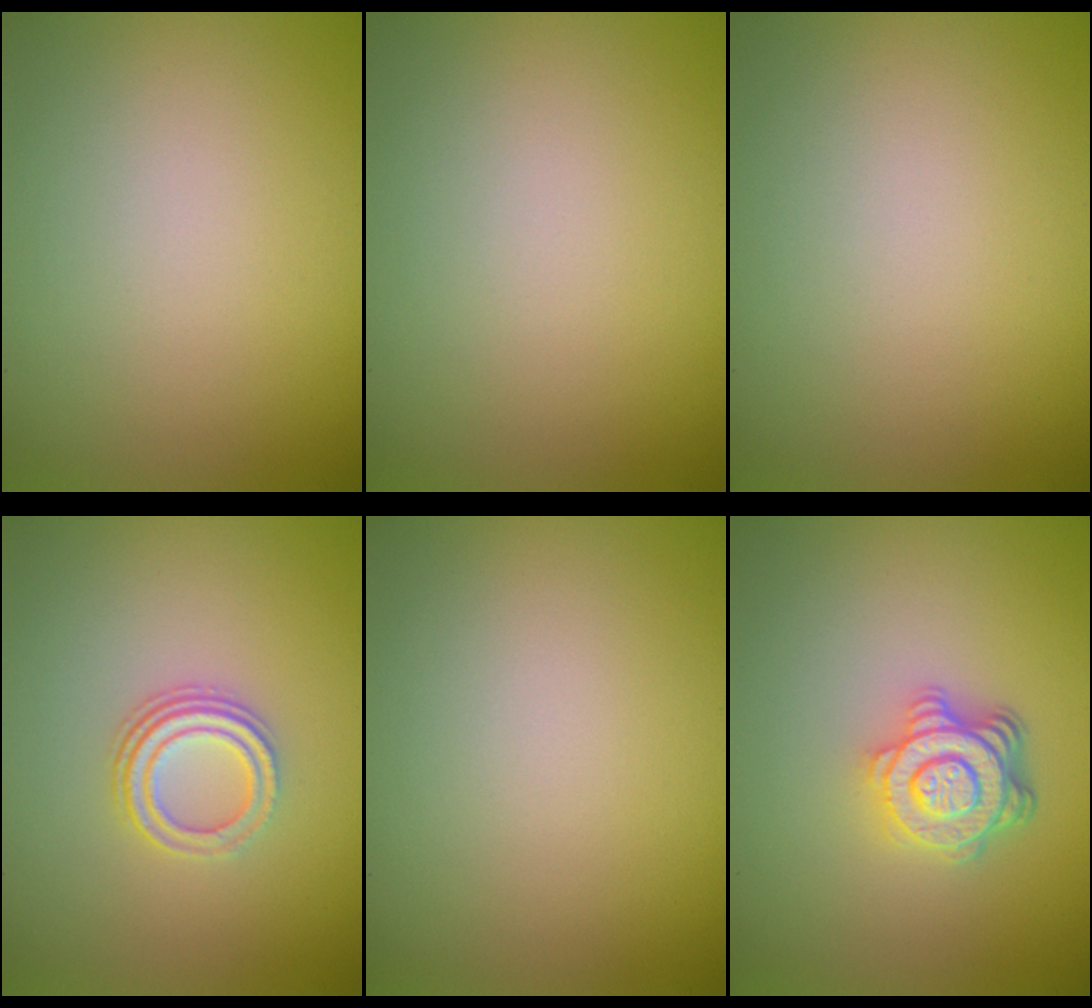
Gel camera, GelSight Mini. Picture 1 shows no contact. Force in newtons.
{"total": 0.0}
{"total": 0.0}
{"total": 3.0, "press": 2.1, "slide": 2.1}
{"total": 0.0}
{"total": 4.6, "press": 3.3, "slide": 3.1}